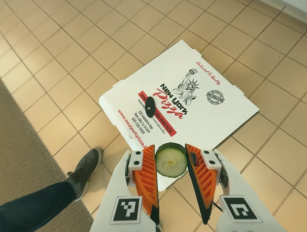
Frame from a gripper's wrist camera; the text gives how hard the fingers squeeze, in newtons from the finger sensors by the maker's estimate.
{"total": 6.9, "left": 7.0, "right": 6.7}